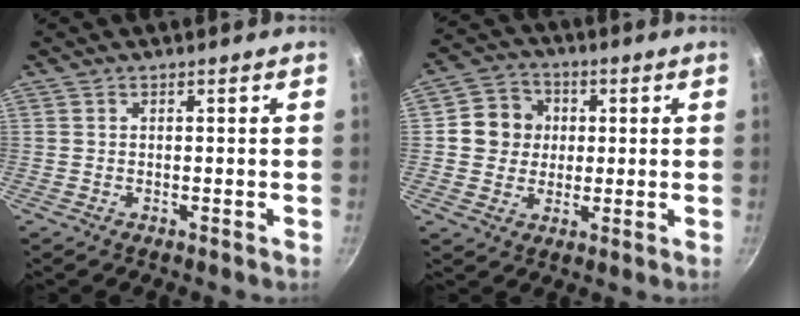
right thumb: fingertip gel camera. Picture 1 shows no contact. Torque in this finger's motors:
{"motor_torque": [-0.17, 1.47, 0.46, -0.31, 0.03]}